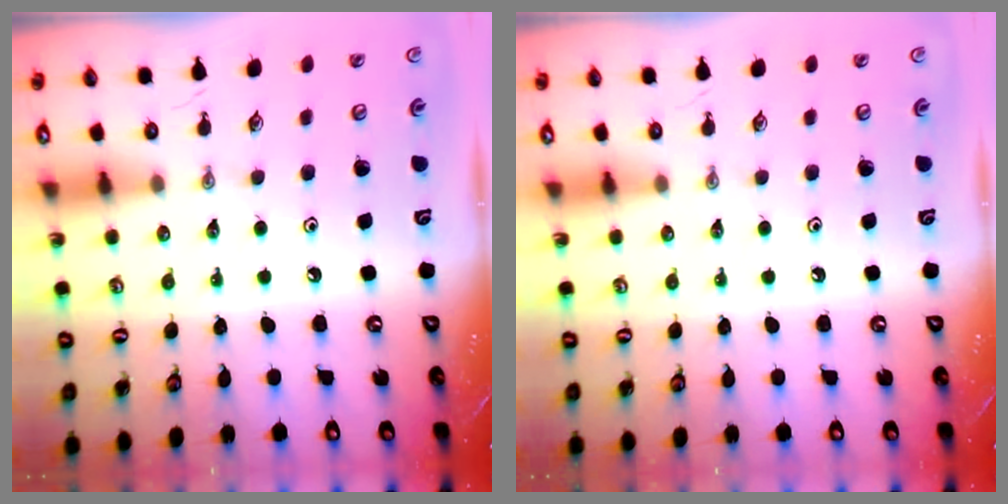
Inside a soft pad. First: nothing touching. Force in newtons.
{"total": 0.0}